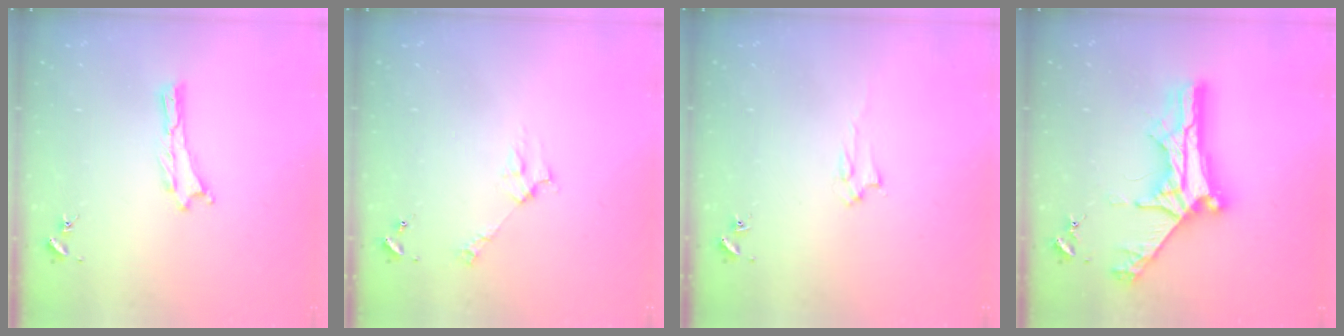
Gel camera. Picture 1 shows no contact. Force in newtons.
{"total": 3.5, "press": 3.5, "slide": 0.4}
{"total": 1.6, "press": 1.6, "slide": 0.2}
{"total": 13.8, "press": 13.8, "slide": 1.0}